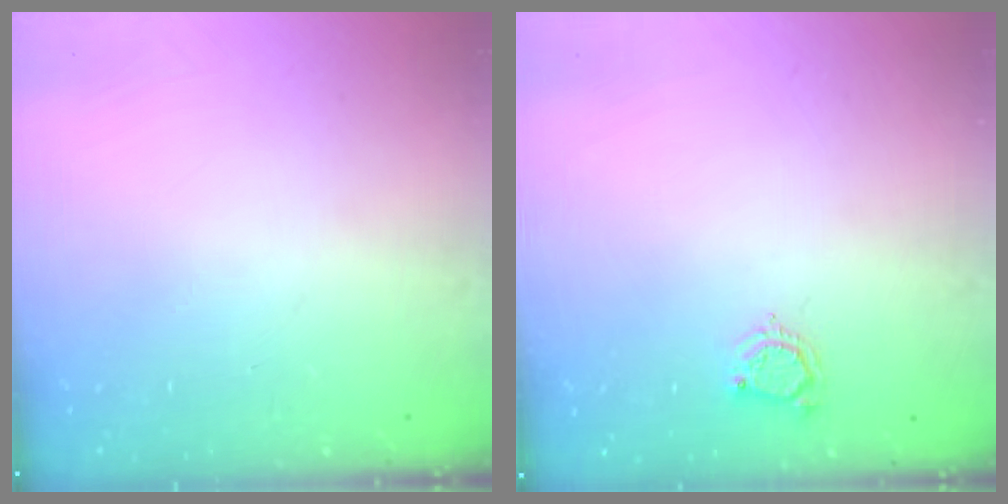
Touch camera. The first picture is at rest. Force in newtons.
{"total": 3.9, "press": 3.8, "slide": 0.5}